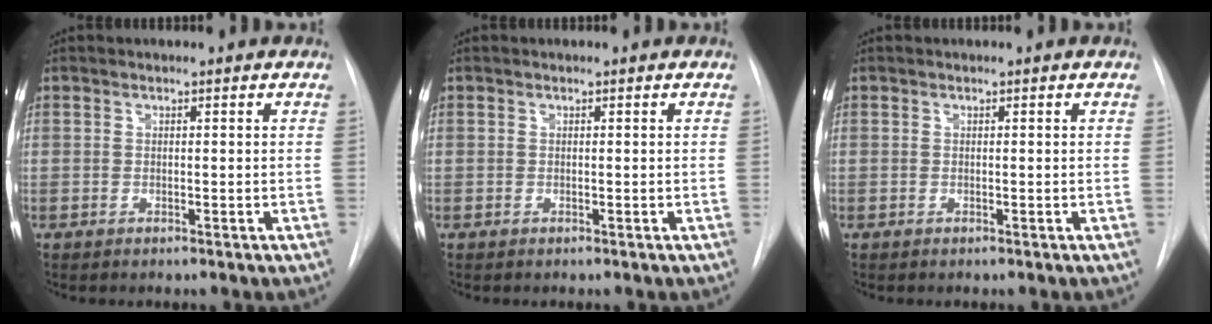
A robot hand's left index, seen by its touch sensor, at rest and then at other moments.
{"total": 0.0}
{"total": 0.0}